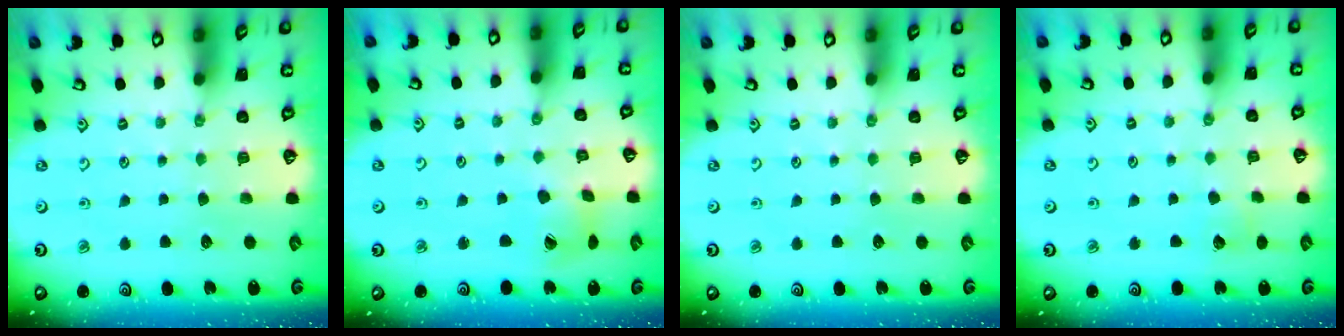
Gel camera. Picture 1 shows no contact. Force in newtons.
{"total": 5.9, "press": 5.8, "slide": 0.7}
{"total": 0.0}
{"total": 2.9, "press": 2.9, "slide": 0.2}